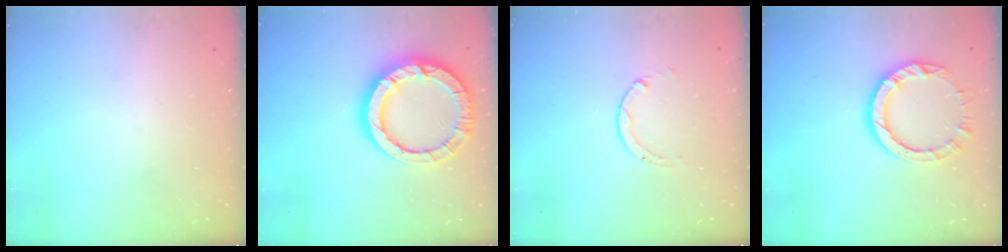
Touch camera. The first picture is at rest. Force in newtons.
{"total": 15.9, "press": 15.8, "slide": 2.2}
{"total": 0.9, "press": 0.9, "slide": 0.1}
{"total": 8.6, "press": 8.5, "slide": 1.0}